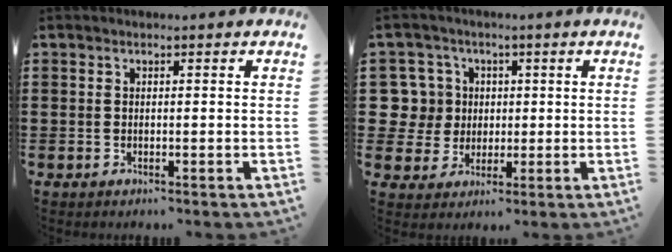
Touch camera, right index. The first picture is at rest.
{"total": 7.7, "force": [1.3, 7.3, 1.9], "torque": [-0.078, 0.013, 0.024]}